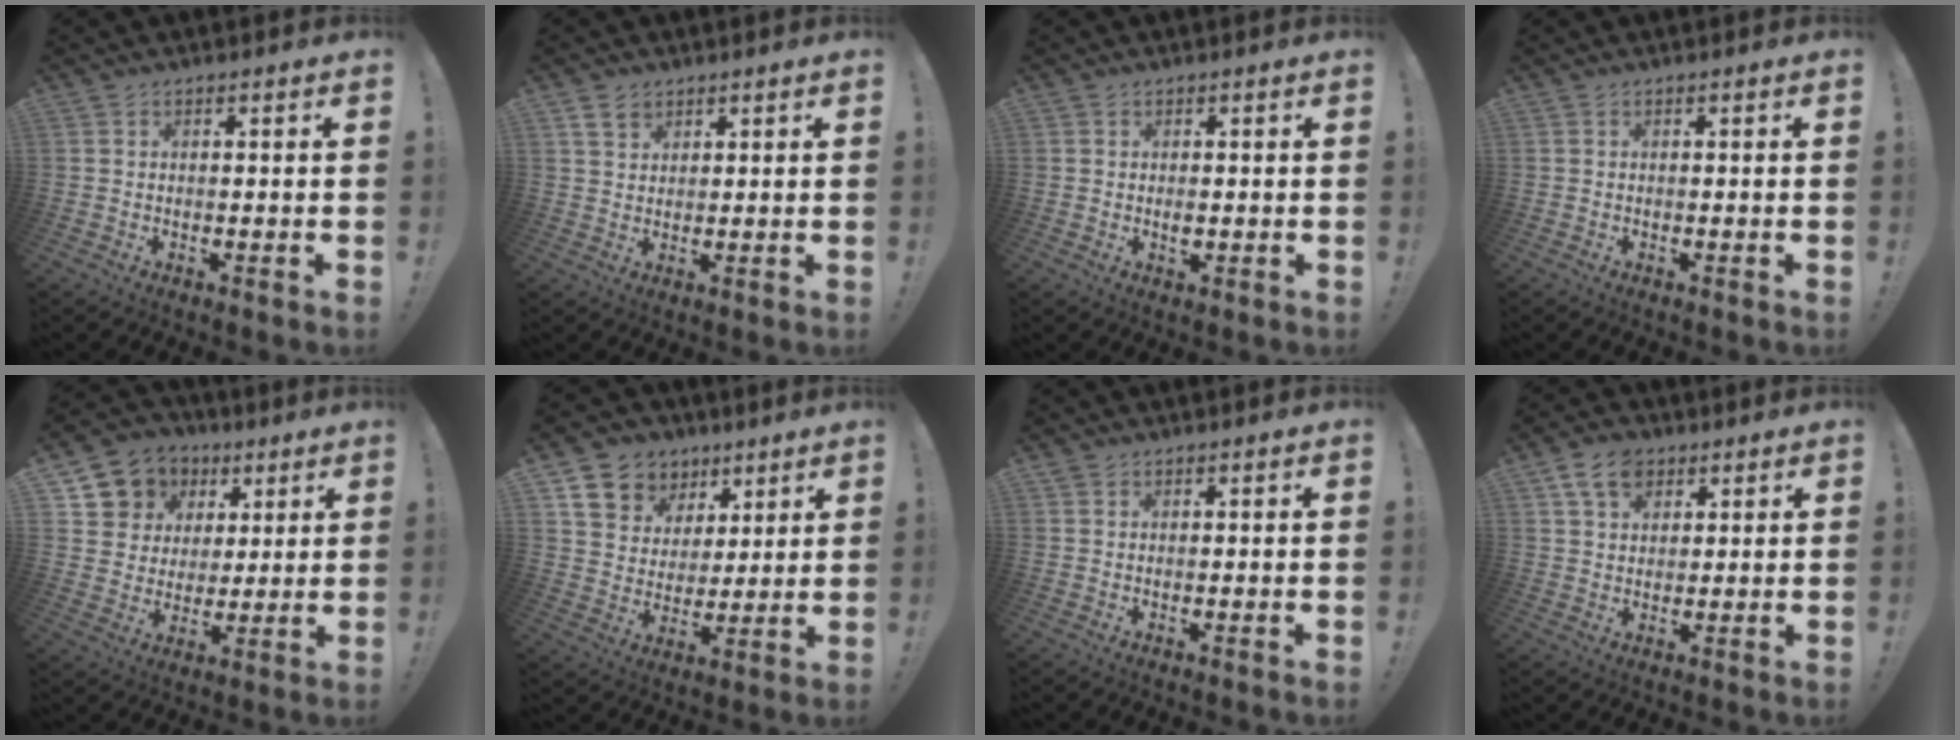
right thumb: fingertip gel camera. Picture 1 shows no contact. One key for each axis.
{"total": 4.1, "fx": 2.8, "fy": 2.7, "fz": 1.3, "tx": -0.015, "ty": -0.013, "tz": 0.051}
{"total": 2.7, "fx": 0.1, "fy": 2.5, "fz": 0.9, "tx": -0.005, "ty": -0.004, "tz": 0.001}
{"total": 0.0}
{"total": 9.9, "fx": 3.7, "fy": 8.9, "fz": 1.9, "tx": -0.027, "ty": -0.024, "tz": 0.081}
{"total": 10.9, "fx": 6.0, "fy": 8.6, "fz": 2.9, "tx": -0.048, "ty": -0.038, "tz": 0.123}
{"total": 0.6, "fx": 0.4, "fy": 0.3, "fz": 0.2, "tx": 0.002, "ty": -0.002, "tz": 0.007}
{"total": 8.4, "fx": 4.6, "fy": 5.7, "fz": 4.1, "tx": -0.066, "ty": -0.012, "tz": 0.089}